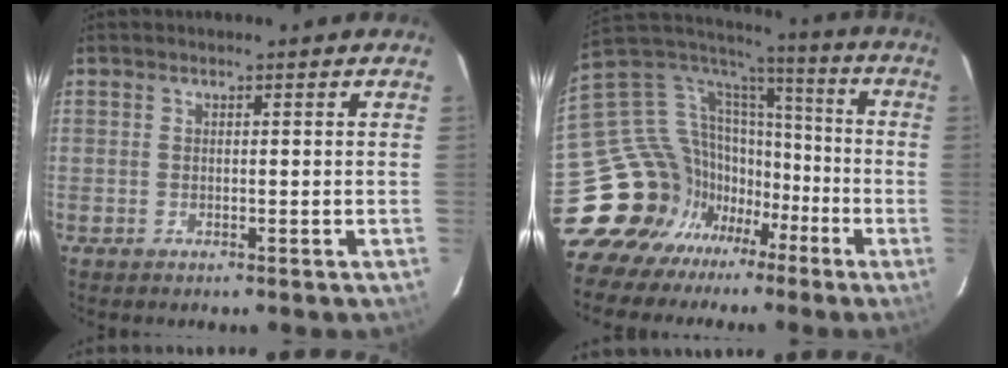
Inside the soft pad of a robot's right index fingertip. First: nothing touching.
{"total": 21.5, "force": [-12.3, 16.5, 6.2], "torque": [-0.158, 0.055, -0.202]}